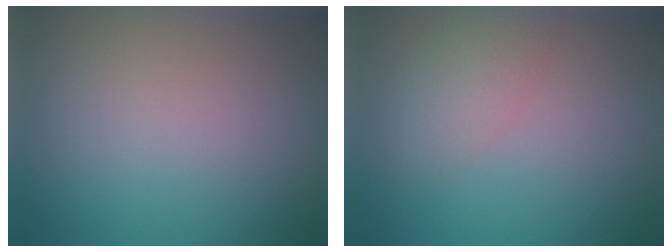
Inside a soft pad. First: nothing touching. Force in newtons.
{"total": 2.6, "press": 2.6, "slide": 0.1}